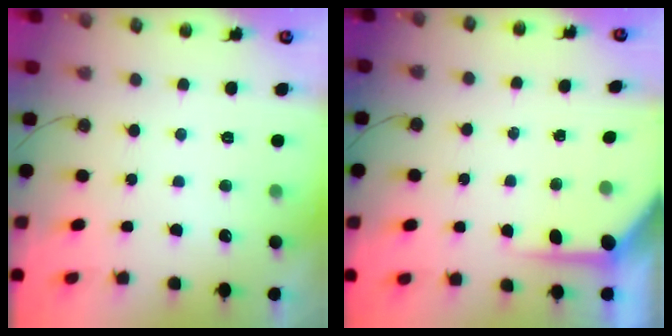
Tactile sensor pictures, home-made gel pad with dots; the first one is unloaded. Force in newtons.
{"total": 7.1, "press": 7.1, "slide": 0.5}